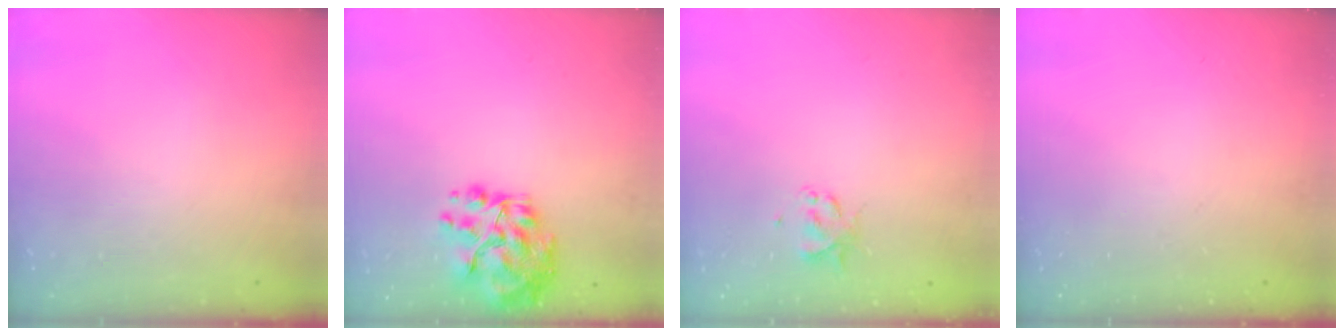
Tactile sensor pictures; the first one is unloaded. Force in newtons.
{"total": 13.7, "press": 13.2, "slide": 3.6}
{"total": 2.0, "press": 1.9, "slide": 0.5}
{"total": 0.0}